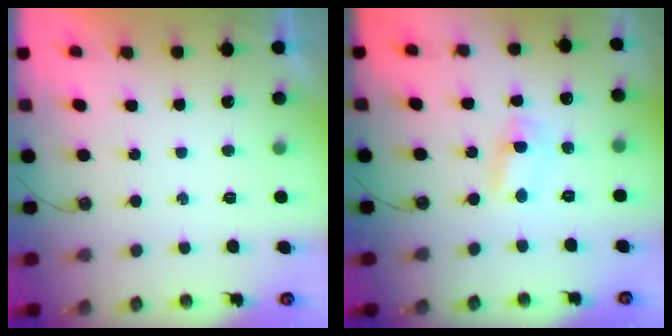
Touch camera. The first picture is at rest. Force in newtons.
{"total": 2.1, "press": 2.1, "slide": 0.3}